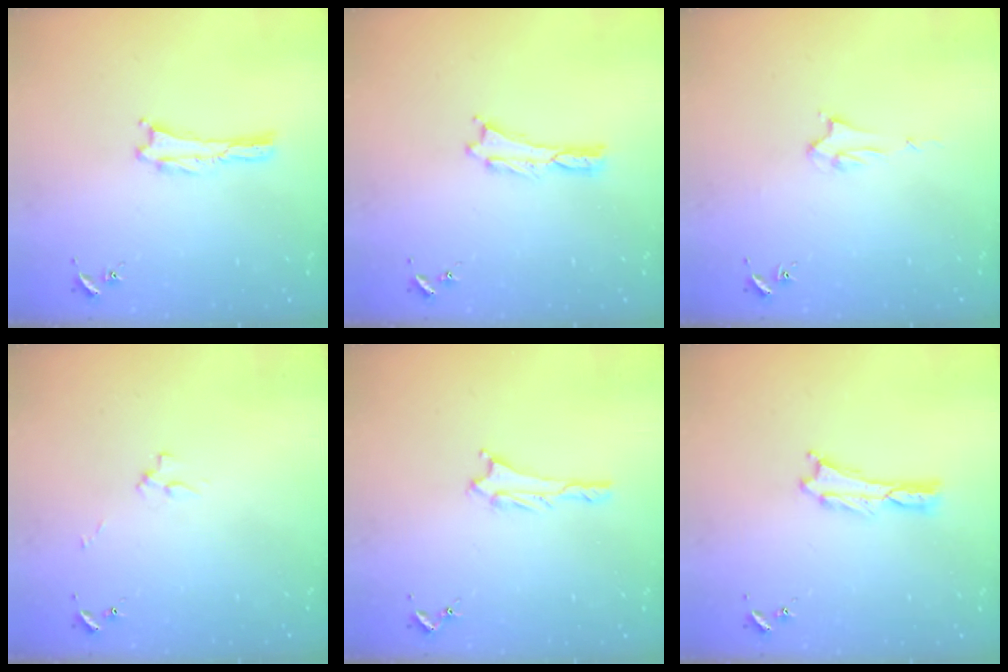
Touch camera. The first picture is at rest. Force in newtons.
{"total": 0.0}
{"total": 1.9, "press": 1.9, "slide": 0.1}
{"total": 2.5, "press": 2.5, "slide": 0.3}
{"total": 0.8, "press": 0.8, "slide": 0.1}
{"total": 0.0}